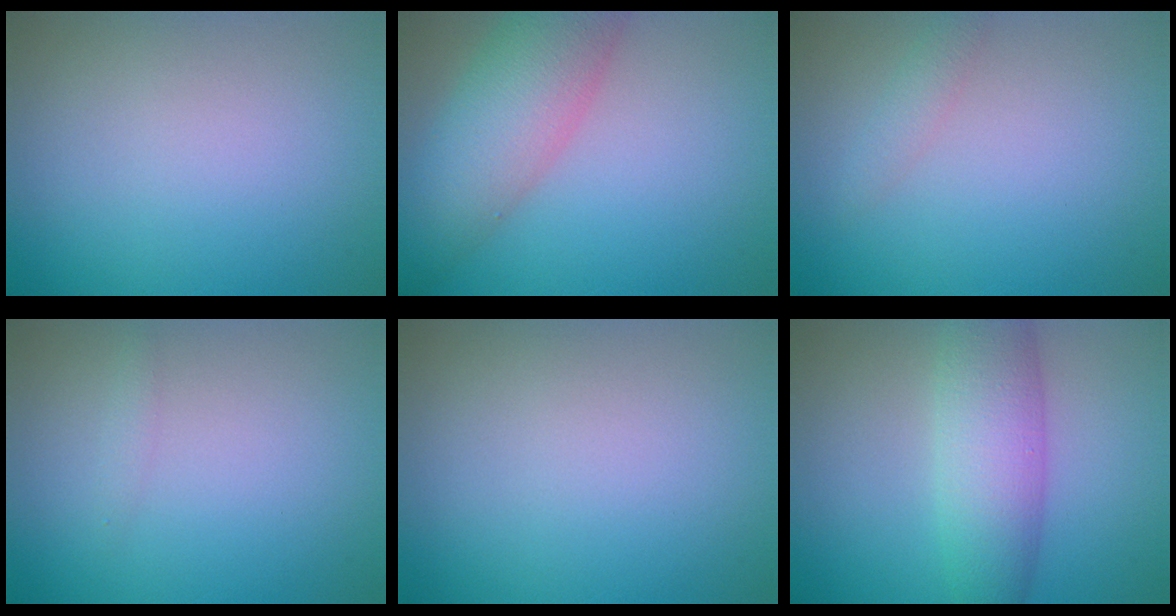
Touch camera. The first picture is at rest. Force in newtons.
{"total": 7.0, "press": 7.0, "slide": 0.3}
{"total": 1.2, "press": 1.2, "slide": 0.1}
{"total": 0.6, "press": 0.6, "slide": 0.0}
{"total": 0.0}
{"total": 6.0, "press": 6.0, "slide": 0.1}